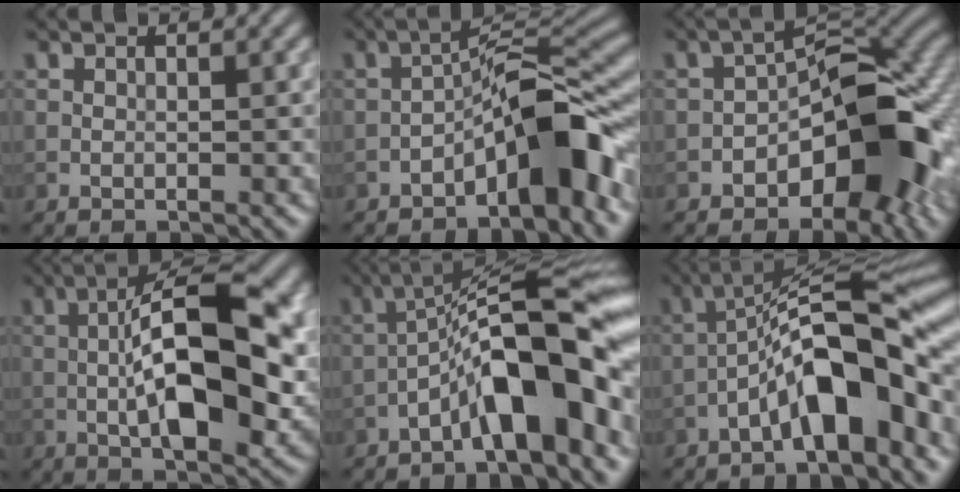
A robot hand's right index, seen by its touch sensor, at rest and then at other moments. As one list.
[{"total": 7.3, "force": [-3.7, 1.9, 6.0], "torque": [-0.083, 0.027, -0.065]}, {"total": 8.8, "force": [-3.8, 4.7, 6.5], "torque": [-0.071, 0.021, -0.074]}, {"total": 12.0, "force": [-0.4, 4.3, 11.1], "torque": [-0.177, 0.014, -0.014]}, {"total": 10.9, "force": [-4.0, 2.7, 9.7], "torque": [-0.158, 0.026, -0.072]}, {"total": 10.2, "force": [-4.0, 2.9, 9.0], "torque": [-0.145, 0.027, -0.072]}]